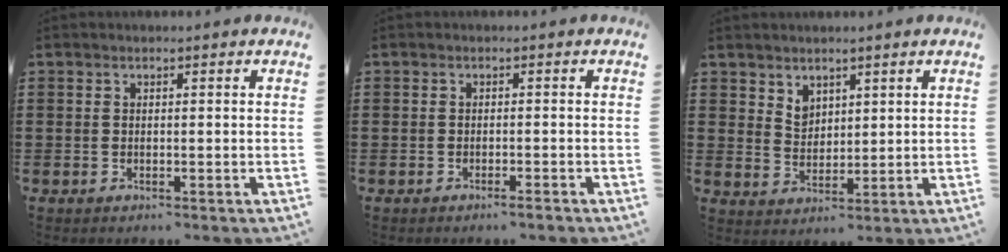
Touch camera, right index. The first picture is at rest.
{"total": 1.0, "force": [-0.8, 0.0, 0.5], "torque": [-0.010, -0.003, -0.015]}
{"total": 3.3, "force": [2.6, 2.0, 0.5], "torque": [-0.017, 0.003, 0.050]}